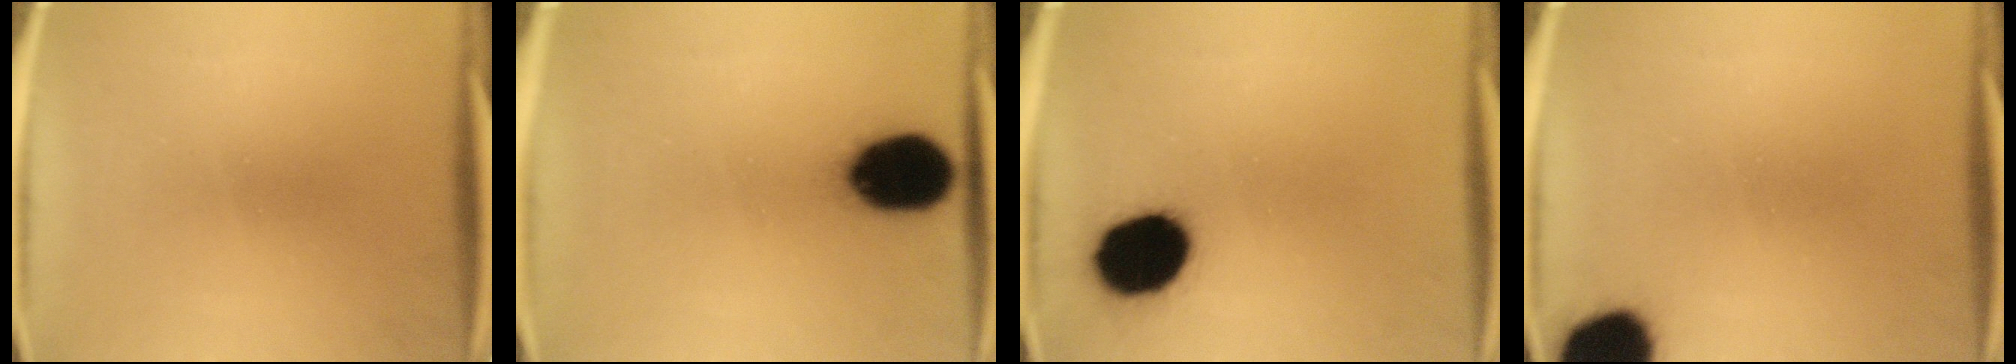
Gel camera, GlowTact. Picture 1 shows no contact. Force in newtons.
{"total": 16.5}
{"total": 16.2}
{"total": 13.5}